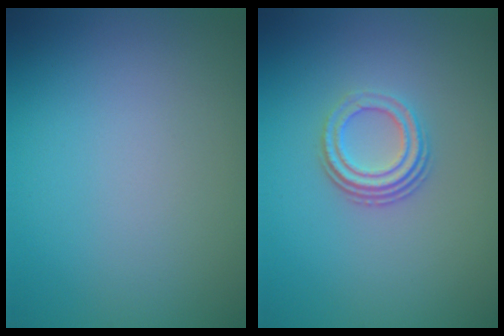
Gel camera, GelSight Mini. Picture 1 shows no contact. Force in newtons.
{"total": 3.0, "press": 2.1, "slide": 2.1}